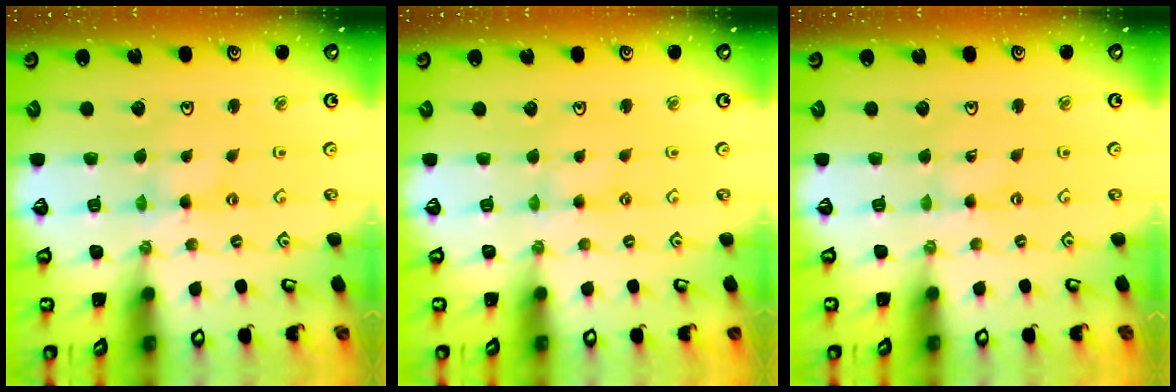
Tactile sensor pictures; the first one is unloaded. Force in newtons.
{"total": 2.3, "press": 2.3, "slide": 0.5}
{"total": 0.0}